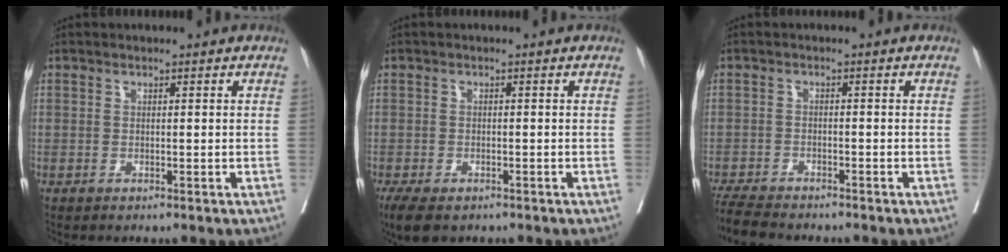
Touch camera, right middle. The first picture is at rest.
{"total": 5.7, "force": [-4.1, 2.4, 3.1], "torque": [-0.051, -0.012, -0.063]}
{"total": 6.9, "force": [-6.4, 1.0, 2.5], "torque": [-0.038, -0.017, -0.108]}